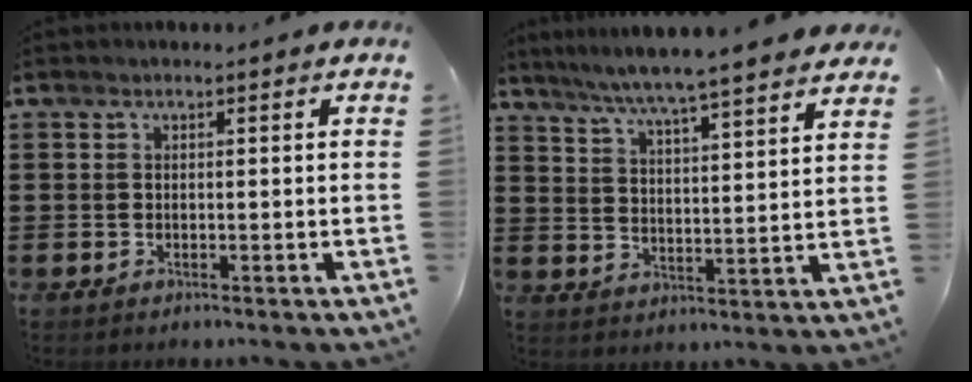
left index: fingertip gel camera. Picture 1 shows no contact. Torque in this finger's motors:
{"motor_torque": [2.13, -0.01, 1.05, 0.21]}